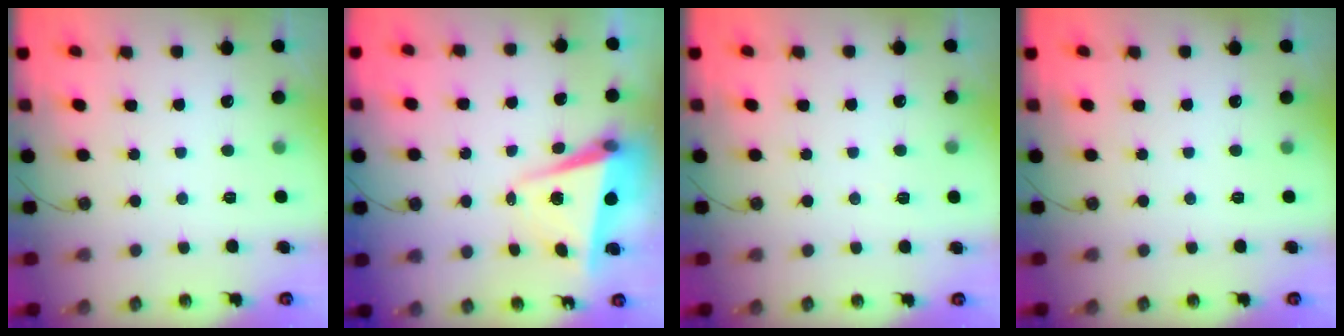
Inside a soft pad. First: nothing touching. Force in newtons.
{"total": 5.5, "press": 5.2, "slide": 2.0}
{"total": 2.0, "press": 0.8, "slide": 1.8}
{"total": 0.0}